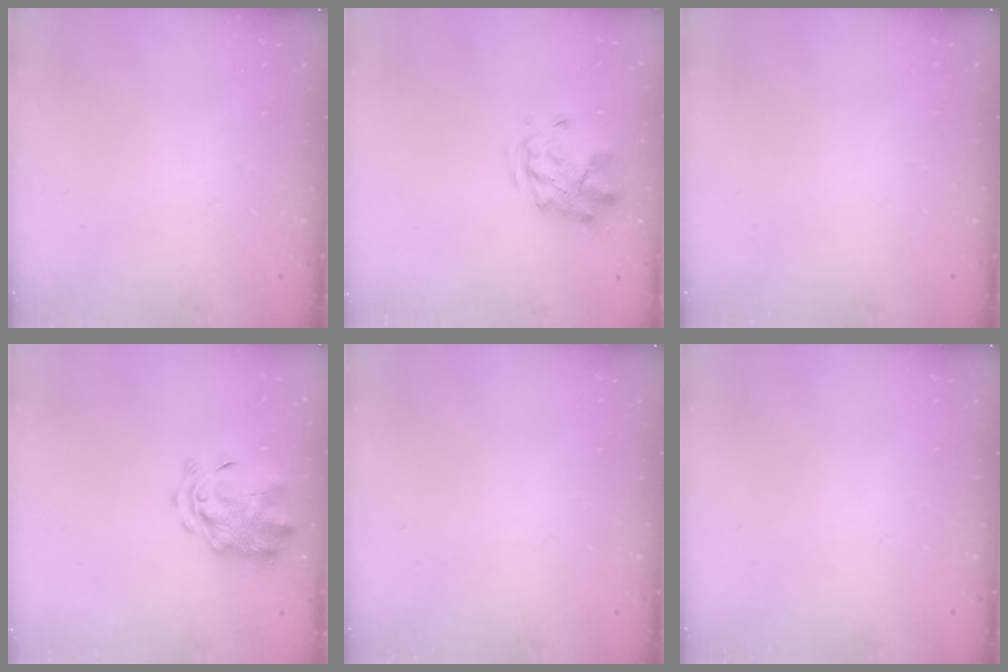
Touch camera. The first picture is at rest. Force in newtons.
{"total": 2.8, "press": 2.4, "slide": 1.4}
{"total": 0.0}
{"total": 3.9, "press": 3.7, "slide": 1.1}
{"total": 0.0}
{"total": 0.0}